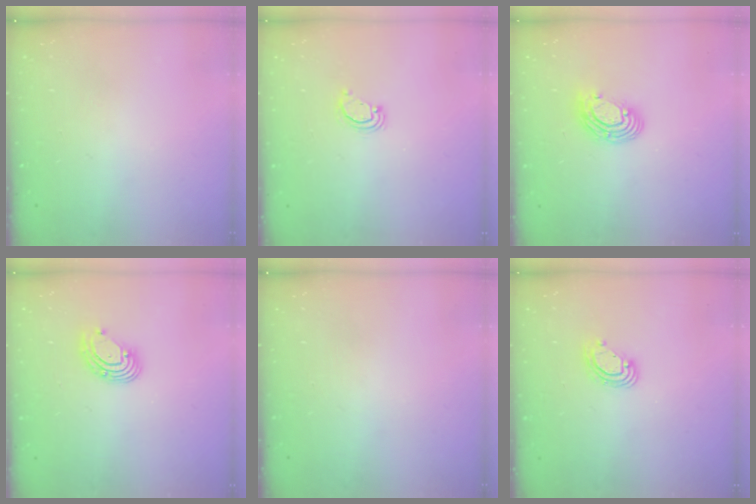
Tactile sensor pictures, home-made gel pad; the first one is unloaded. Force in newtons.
{"total": 2.5, "press": 2.5, "slide": 0.3}
{"total": 7.9, "press": 7.8, "slide": 1.2}
{"total": 5.6, "press": 5.6, "slide": 0.5}
{"total": 0.0}
{"total": 5.7, "press": 5.7, "slide": 0.5}